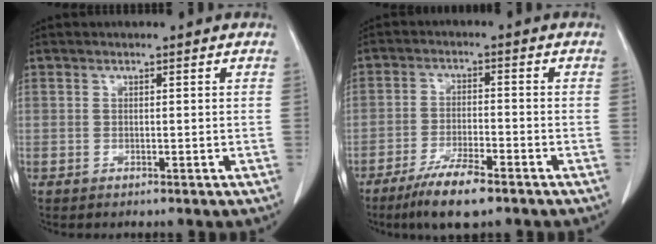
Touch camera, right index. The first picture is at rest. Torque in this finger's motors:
{"motor_torque": [0.13, 0.06, -0.04, -0.06]}